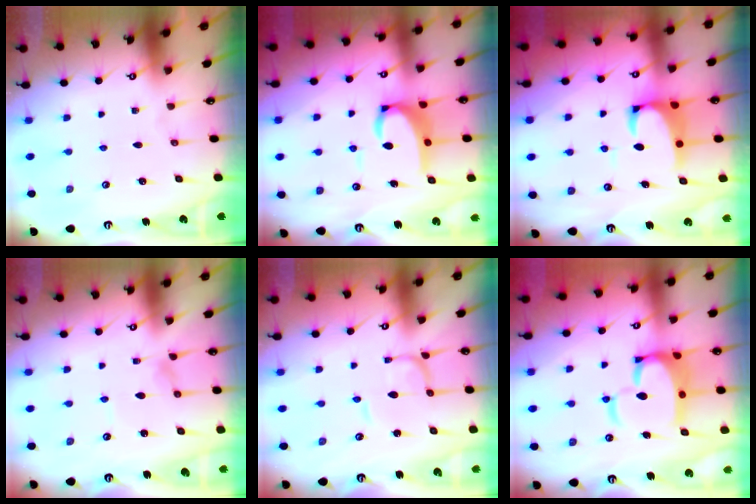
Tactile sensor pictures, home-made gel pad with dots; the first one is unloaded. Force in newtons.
{"total": 6.7, "press": 6.6, "slide": 1.0}
{"total": 3.6, "press": 3.4, "slide": 1.0}
{"total": 0.0}
{"total": 1.6, "press": 1.6, "slide": 0.1}
{"total": 10.3, "press": 10.2, "slide": 1.5}